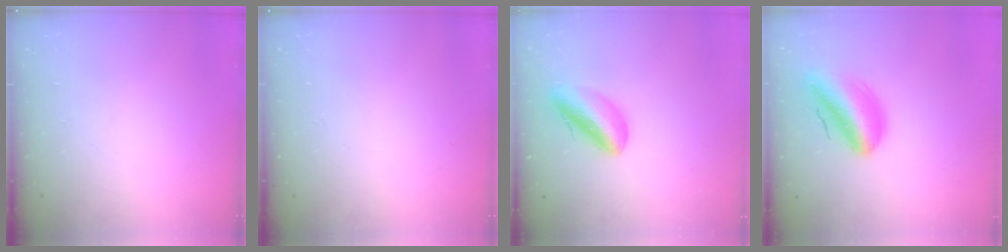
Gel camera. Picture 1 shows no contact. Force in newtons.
{"total": 0.0}
{"total": 10.1, "press": 9.6, "slide": 3.0}
{"total": 11.4, "press": 10.9, "slide": 3.3}